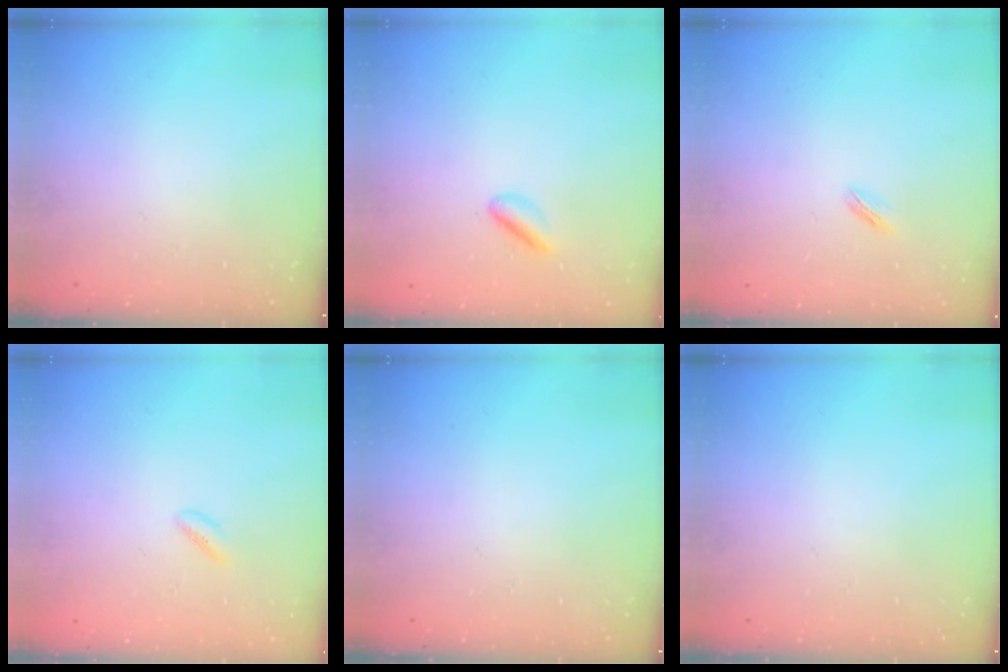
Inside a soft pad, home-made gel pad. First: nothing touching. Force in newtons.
{"total": 3.0, "press": 2.8, "slide": 1.2}
{"total": 1.3, "press": 1.2, "slide": 0.3}
{"total": 1.0, "press": 0.8, "slide": 0.6}
{"total": 0.0}
{"total": 0.0}